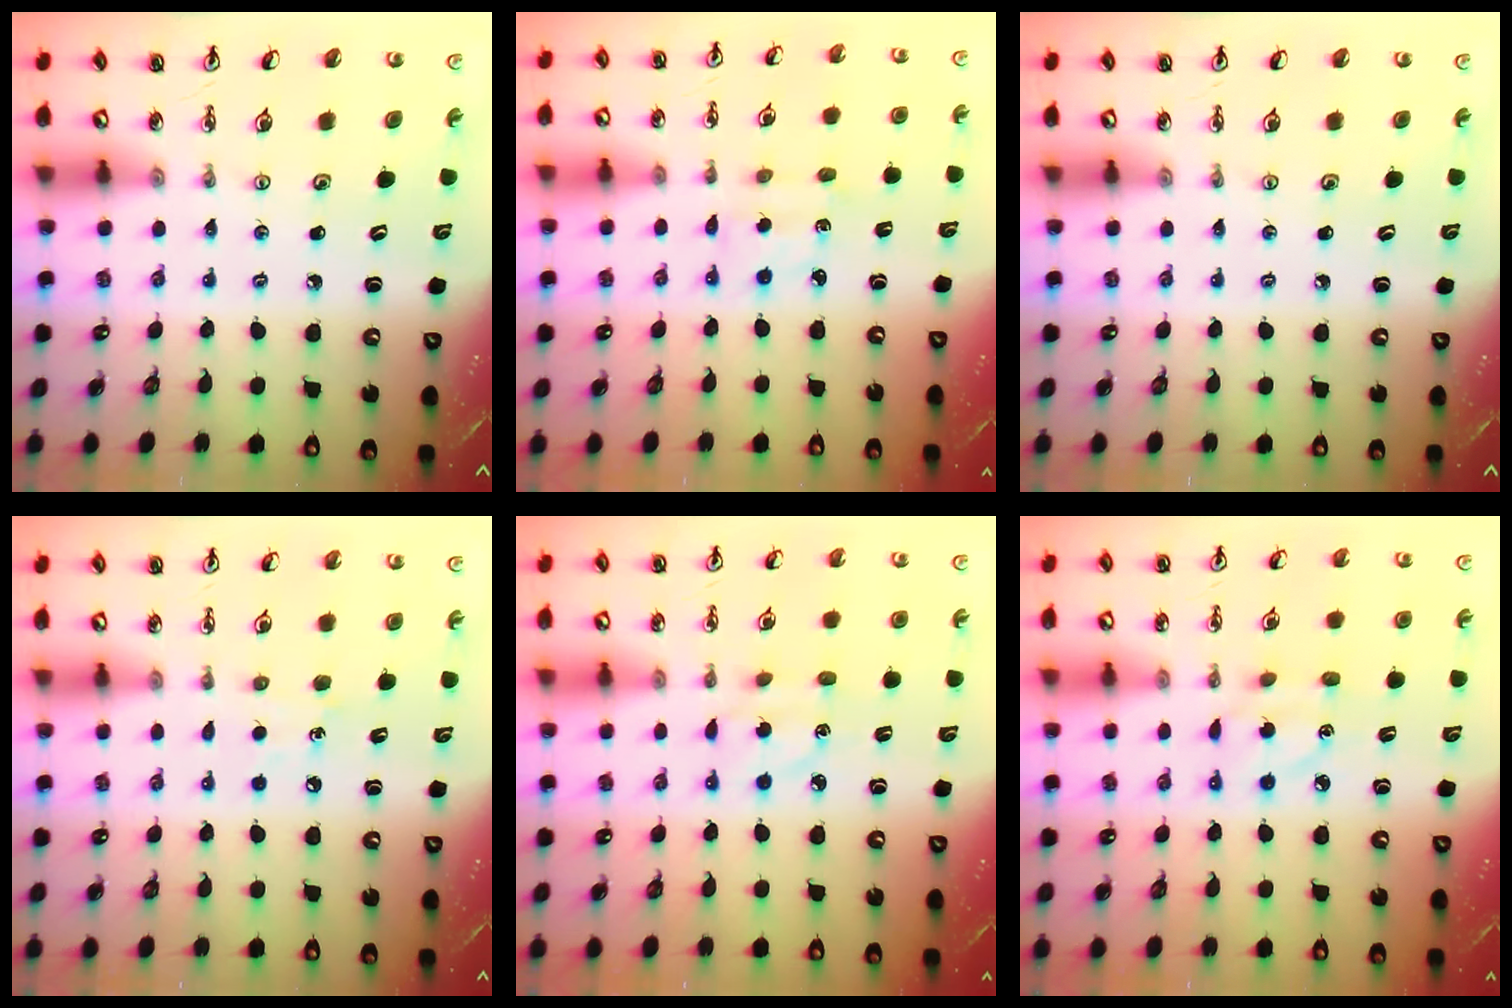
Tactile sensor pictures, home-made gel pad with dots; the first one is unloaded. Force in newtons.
{"total": 1.6, "press": 1.5, "slide": 0.6}
{"total": 0.0}
{"total": 6.0, "press": 6.0, "slide": 0.8}
{"total": 3.8, "press": 3.8, "slide": 0.7}
{"total": 3.7, "press": 3.7, "slide": 0.3}